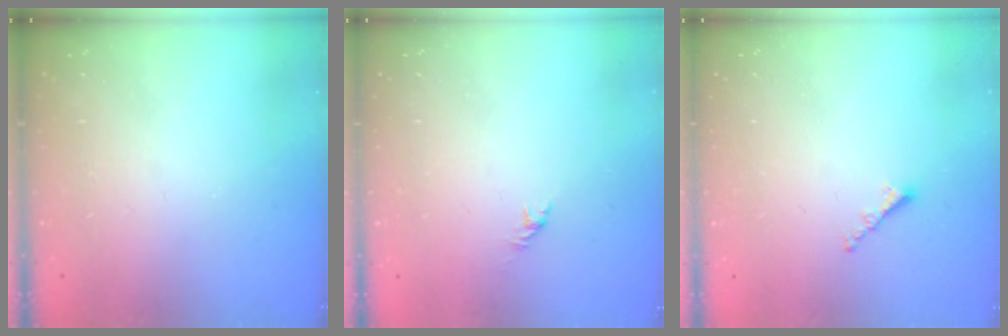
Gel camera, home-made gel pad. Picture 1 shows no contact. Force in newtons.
{"total": 0.0}
{"total": 1.2, "press": 1.1, "slide": 0.5}